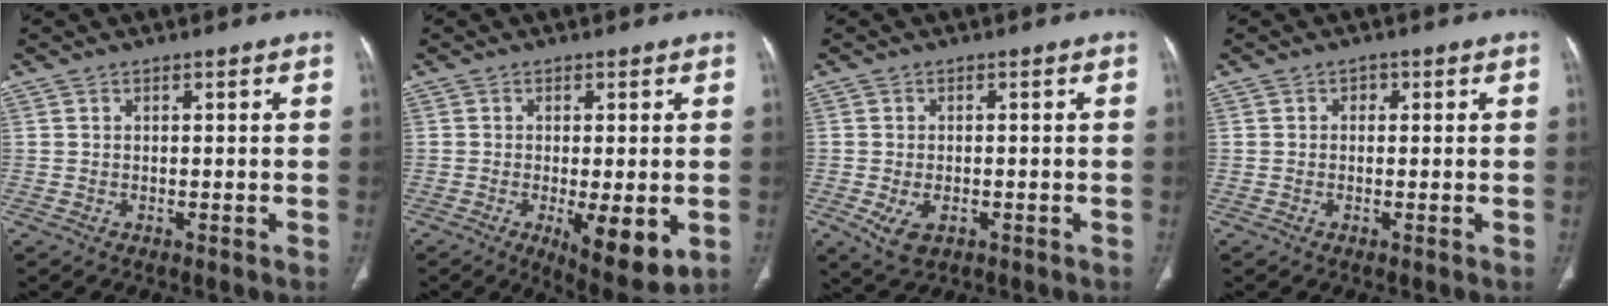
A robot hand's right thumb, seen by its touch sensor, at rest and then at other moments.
{"total": 9.8, "force": [-2.5, 3.0, 8.9], "torque": [-0.127, -0.023, -0.031]}
{"total": 4.8, "force": [-1.6, 2.8, 3.6], "torque": [-0.068, -0.001, -0.017]}
{"total": 1.0, "force": [0.1, 0.9, 0.5], "torque": [0.003, 0.004, -0.004]}